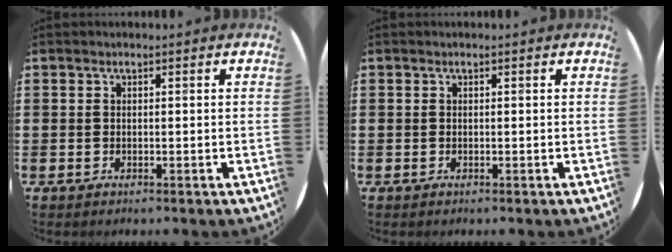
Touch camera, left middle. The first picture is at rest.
{"total": 0.0}